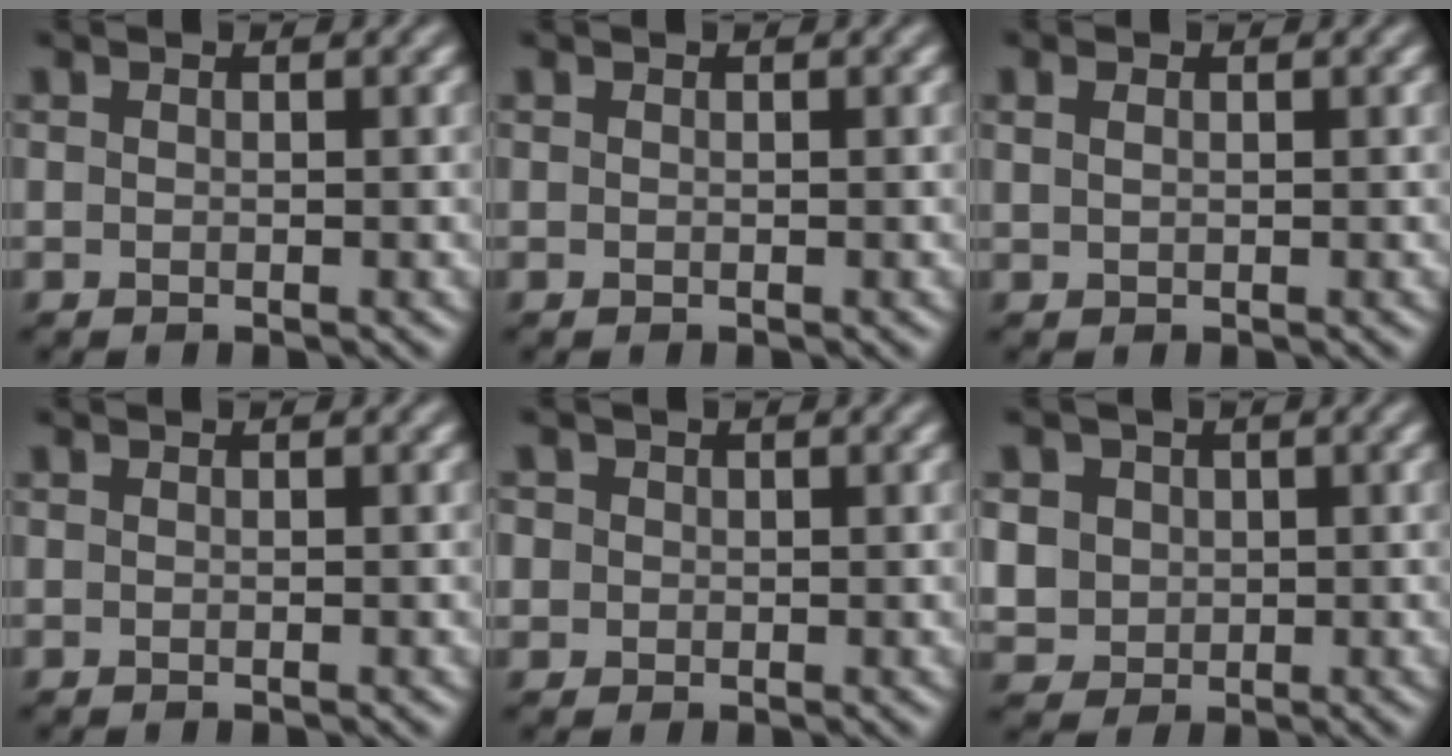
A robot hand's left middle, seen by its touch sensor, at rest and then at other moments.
{"total": 0.0}
{"total": 0.7, "force": [0.6, 0.2, 0.2], "torque": [-0.009, -0.002, 0.009]}
{"total": 0.0}
{"total": 1.1, "force": [0.4, 1.0, -0.2], "torque": [0.003, 0.004, 0.002]}
{"total": 4.3, "force": [1.6, 3.8, 1.1], "torque": [-0.051, 0.019, 0.030]}